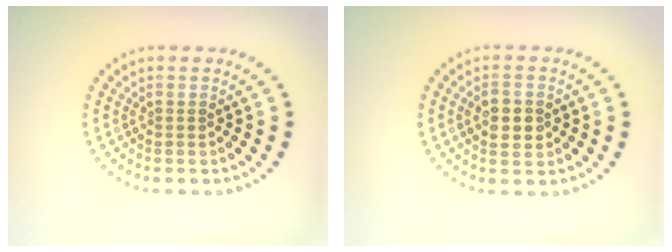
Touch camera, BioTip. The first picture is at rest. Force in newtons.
{"total": 2.9, "press": 2.9, "slide": 0.1}